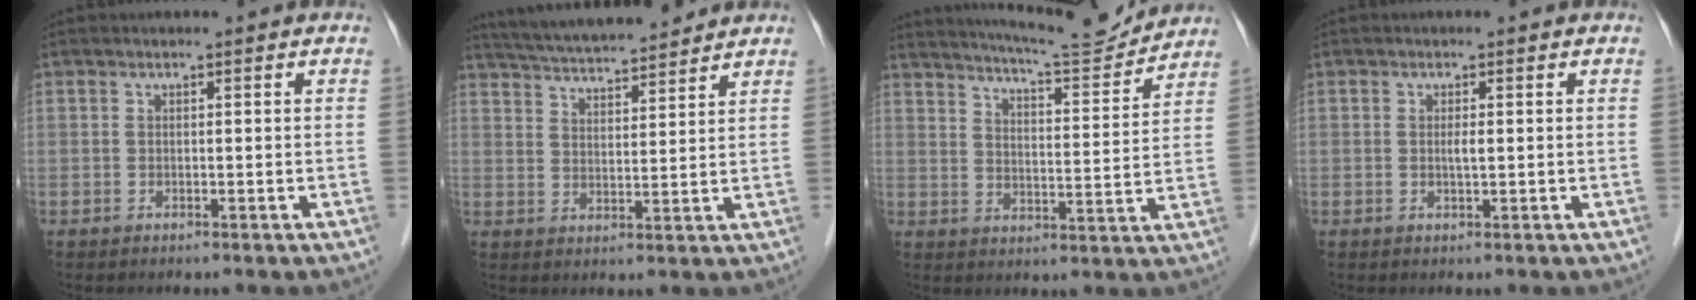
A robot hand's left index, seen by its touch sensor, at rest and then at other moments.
{"total": 12.7, "force": [11.8, 1.3, 4.7], "torque": [-0.085, 0.021, 0.188]}
{"total": 12.8, "force": [12.3, 0.3, 3.7], "torque": [-0.064, -0.004, 0.174]}
{"total": 1.2, "force": [0.0, 0.3, 1.2], "torque": [-0.025, -0.001, 0.000]}